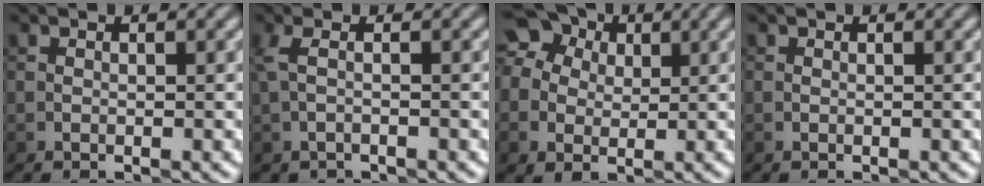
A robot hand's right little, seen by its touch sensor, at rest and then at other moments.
{"total": 1.6, "force": [-0.4, 0.7, 1.4], "torque": [-0.044, -0.002, -0.011]}
{"total": 8.7, "force": [2.6, 7.2, 4.2], "torque": [-0.071, 0.031, 0.024]}
{"total": 0.0}